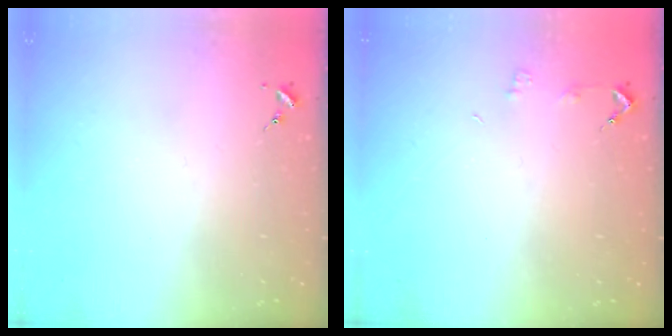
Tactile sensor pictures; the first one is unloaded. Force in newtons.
{"total": 2.9, "press": 2.9, "slide": 0.2}